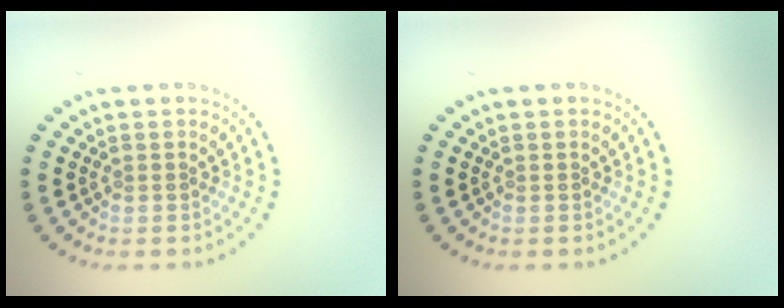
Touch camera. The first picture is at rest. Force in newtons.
{"total": 0.0}